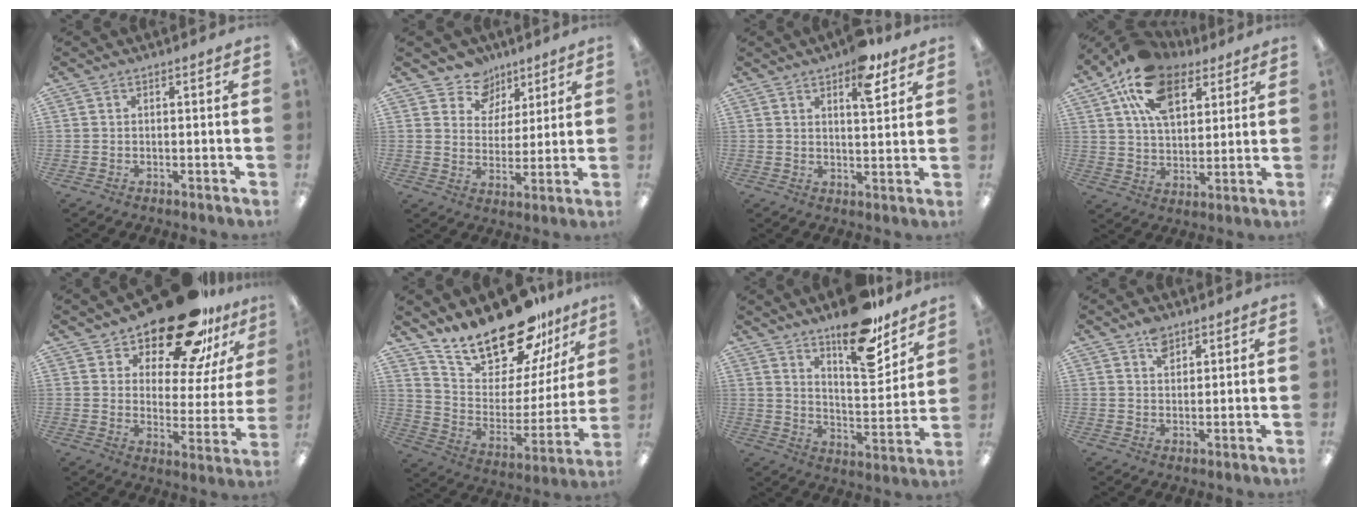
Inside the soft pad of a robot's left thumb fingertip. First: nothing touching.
{"total": 8.9, "force": [6.2, 6.3, 0.9], "torque": [-0.019, -0.049, 0.116]}
{"total": 8.8, "force": [5.6, 3.4, 5.9], "torque": [-0.074, -0.026, 0.090]}
{"total": 16.5, "force": [9.2, 9.5, 9.9], "torque": [-0.182, -0.018, 0.169]}
{"total": 21.8, "force": [17.3, 7.7, 10.8], "torque": [-0.176, -0.113, 0.296]}
{"total": 21.7, "force": [18.9, 6.9, 8.2], "torque": [-0.142, -0.144, 0.330]}
{"total": 17.7, "force": [13.4, 6.2, 9.7], "torque": [-0.130, -0.096, 0.225]}
{"total": 4.1, "force": [2.8, 2.4, 1.9], "torque": [-0.028, -0.006, 0.050]}